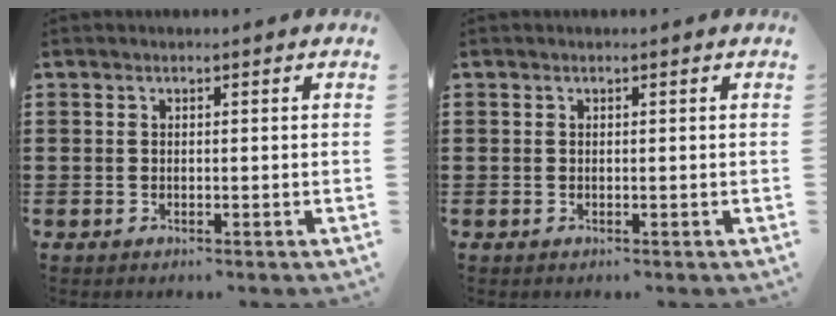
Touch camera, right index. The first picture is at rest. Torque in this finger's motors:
{"motor_torque": [0.07, 0.08, 0.00, 0.00]}